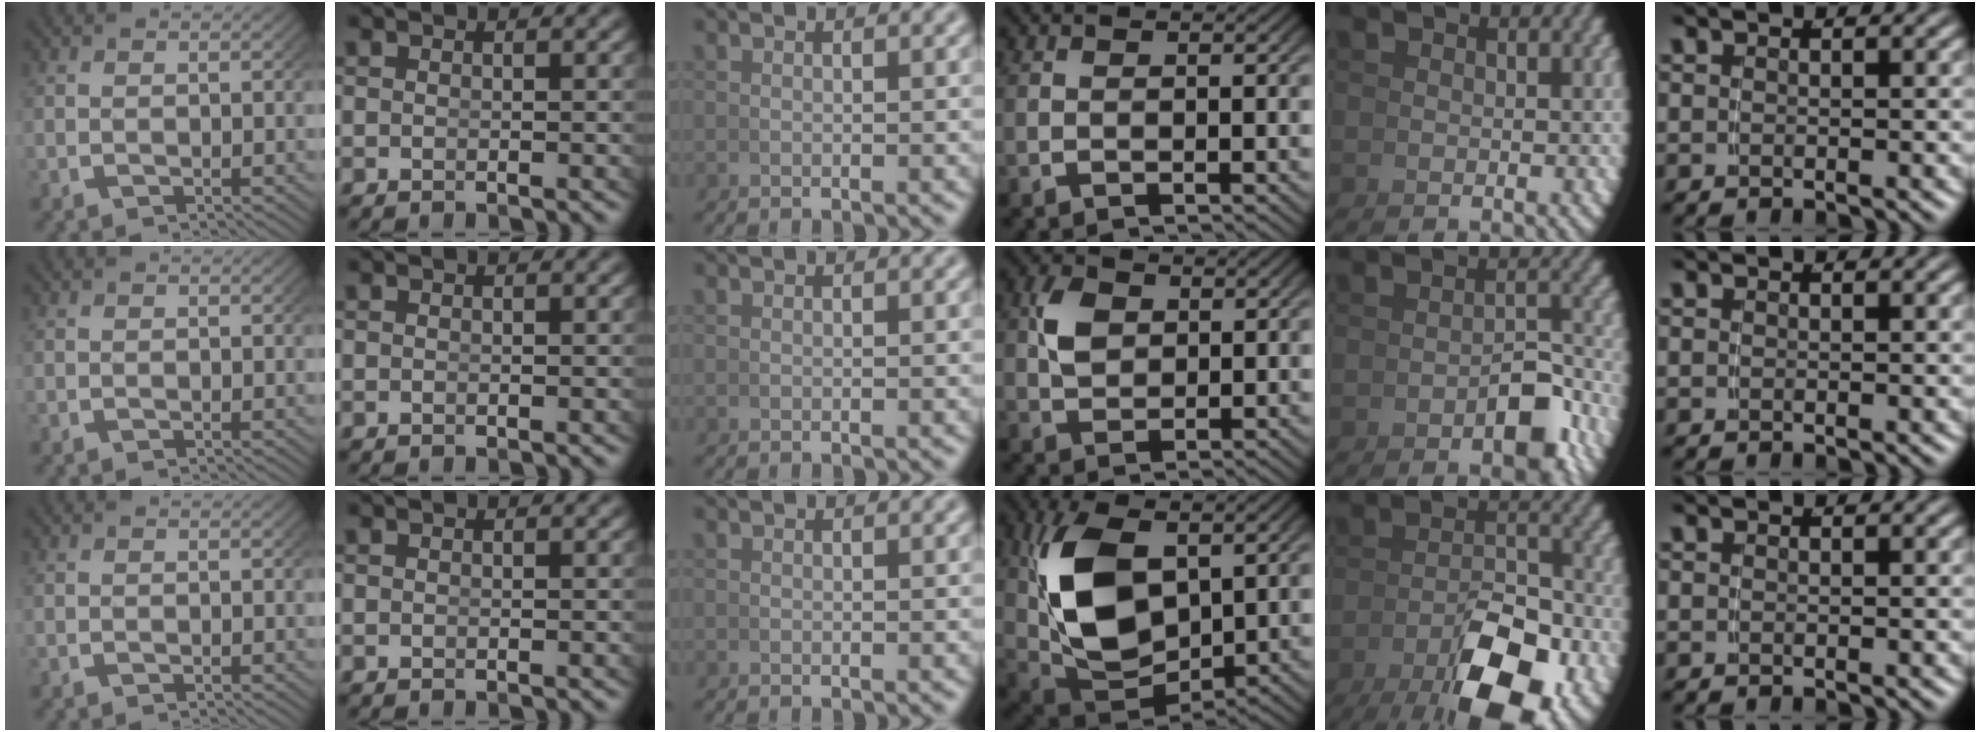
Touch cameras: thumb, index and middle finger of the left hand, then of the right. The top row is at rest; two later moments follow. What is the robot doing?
{"motion": "grasp_and_lifting", "object": "pen"}